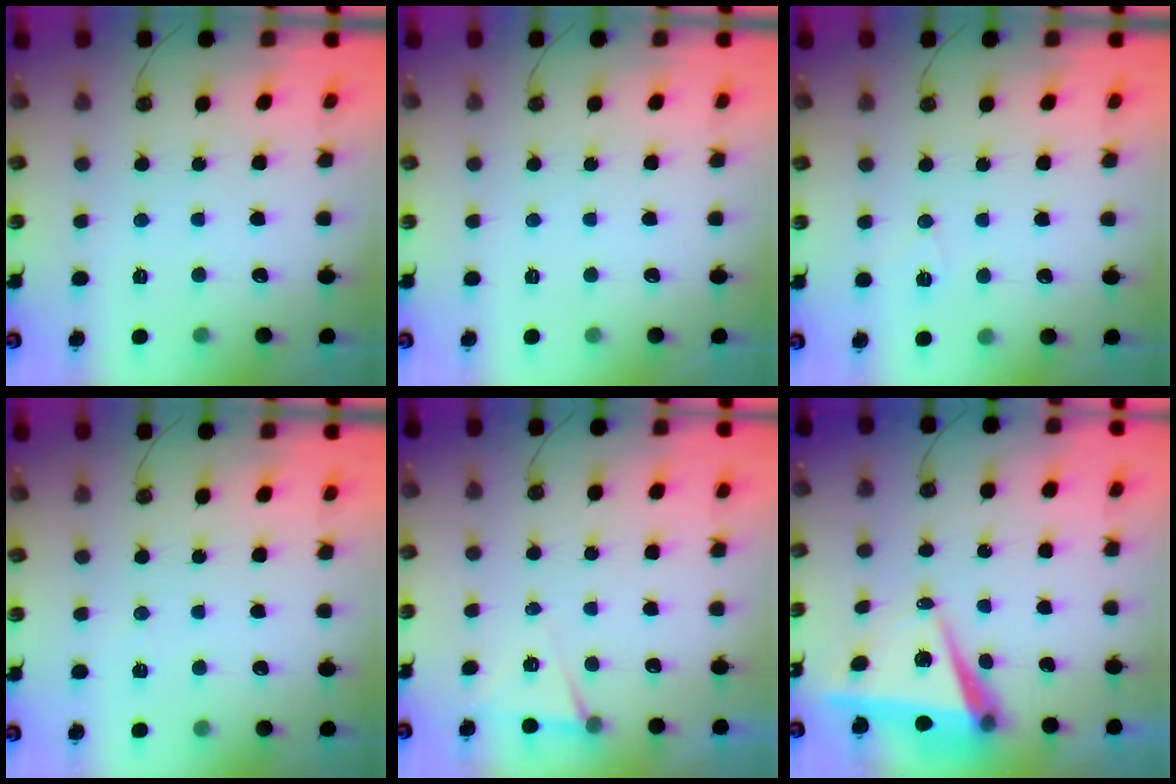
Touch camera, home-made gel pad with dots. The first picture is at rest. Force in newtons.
{"total": 0.0}
{"total": 5.3, "press": 4.8, "slide": 2.3}
{"total": 4.4, "press": 4.1, "slide": 1.6}
{"total": 5.6, "press": 3.2, "slide": 4.6}
{"total": 7.5, "press": 6.1, "slide": 4.3}